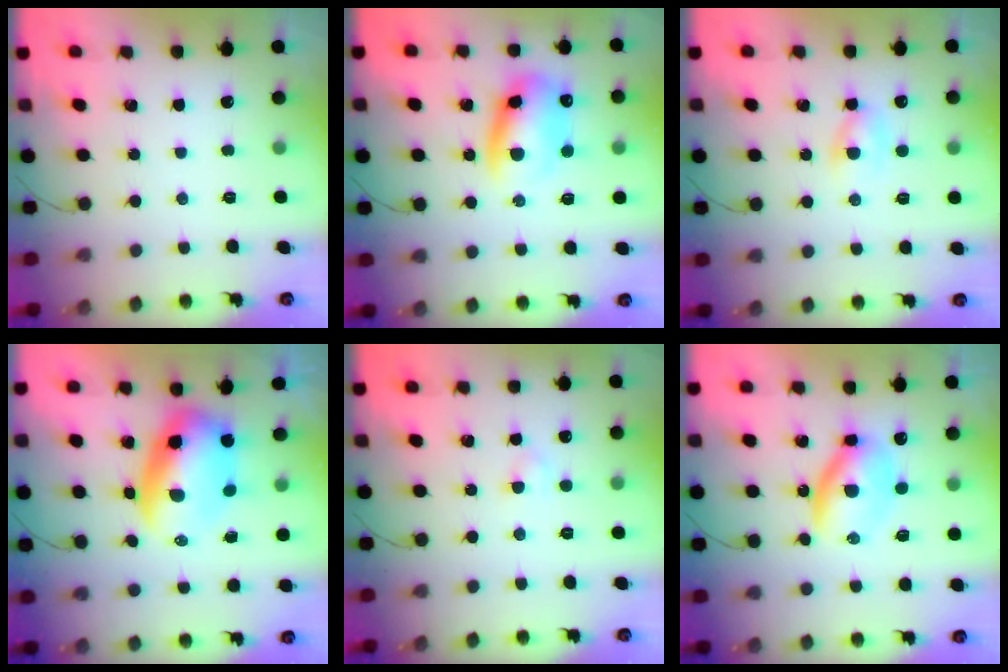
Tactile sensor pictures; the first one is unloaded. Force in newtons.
{"total": 11.5, "press": 11.3, "slide": 2.5}
{"total": 2.5, "press": 2.2, "slide": 1.1}
{"total": 9.6, "press": 9.2, "slide": 2.5}
{"total": 2.5, "press": 2.3, "slide": 1.0}
{"total": 6.6, "press": 6.6, "slide": 0.2}